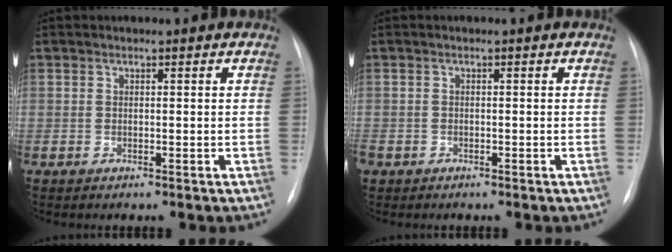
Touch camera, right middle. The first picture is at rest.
{"total": 2.7, "force": [-1.8, 1.8, 0.8], "torque": [-0.022, -0.002, -0.030]}